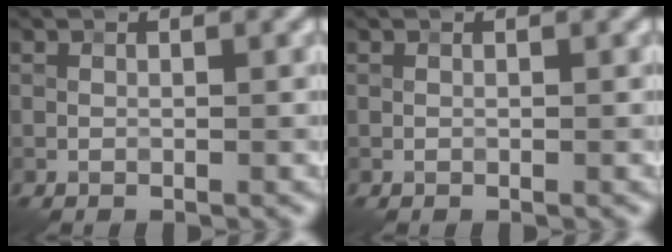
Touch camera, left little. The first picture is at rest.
{"total": 0.0}